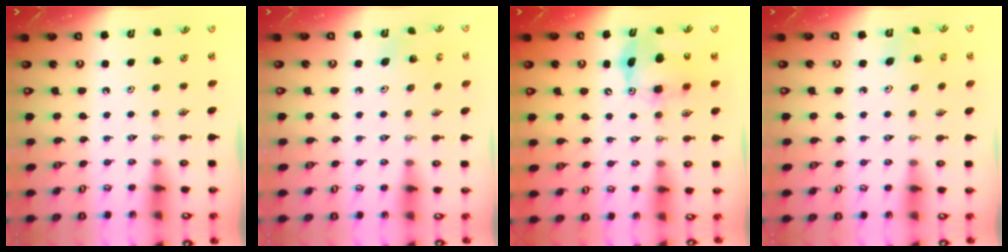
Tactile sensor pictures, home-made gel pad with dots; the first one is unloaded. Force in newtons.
{"total": 4.8, "press": 4.7, "slide": 0.9}
{"total": 9.4, "press": 9.4, "slide": 0.7}
{"total": 3.5, "press": 3.5, "slide": 0.3}